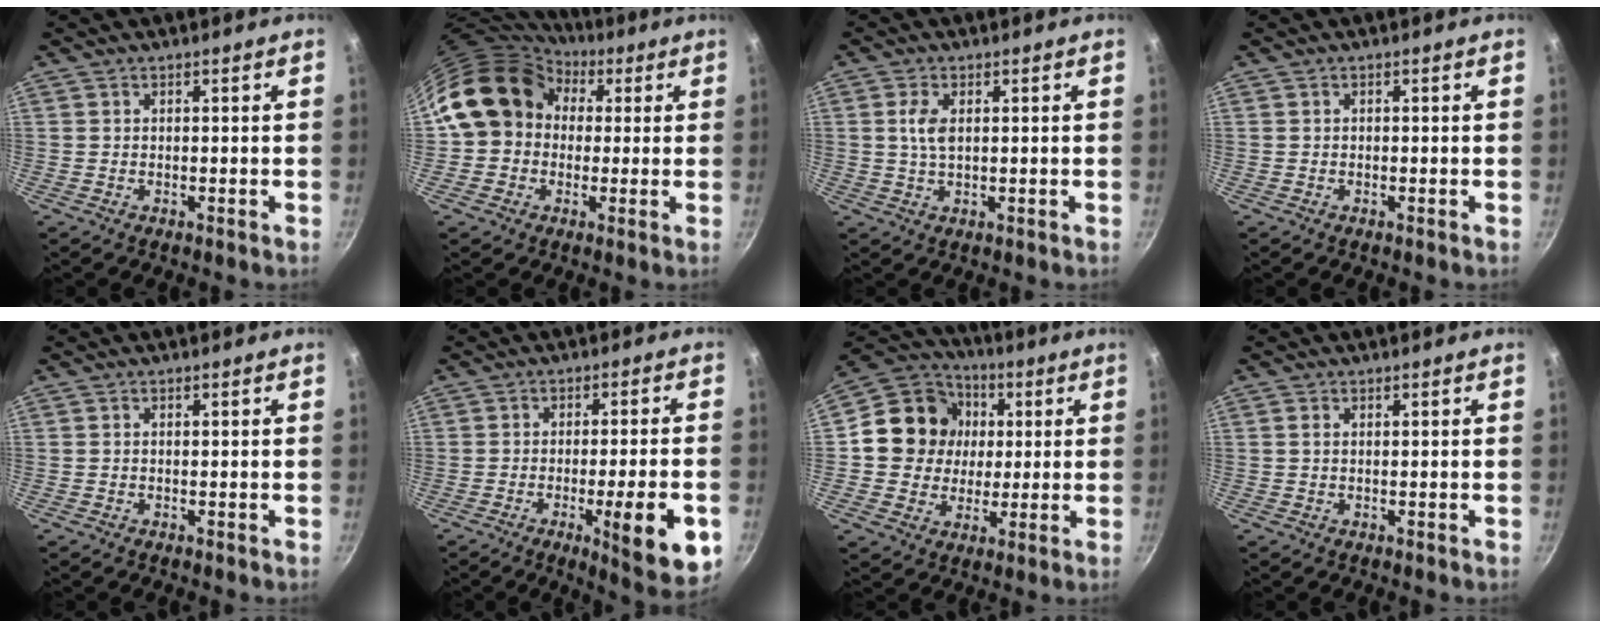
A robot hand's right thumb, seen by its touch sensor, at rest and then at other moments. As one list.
[{"total": 14.3, "force": [3.0, 12.1, 7.1], "torque": [-0.097, 0.031, 0.039]}, {"total": 3.9, "force": [0.8, 2.0, 3.3], "torque": [-0.065, 0.002, 0.015]}, {"total": 0.0}, {"total": 0.0}, {"total": 13.7, "force": [-4.6, 2.7, 12.6], "torque": [-0.155, 0.013, -0.059]}, {"total": 15.2, "force": [1.9, 13.9, 6.0], "torque": [-0.074, 0.019, 0.024]}, {"total": 0.8, "force": [0.2, 0.5, 0.6], "torque": [-0.011, 0.001, 0.003]}]